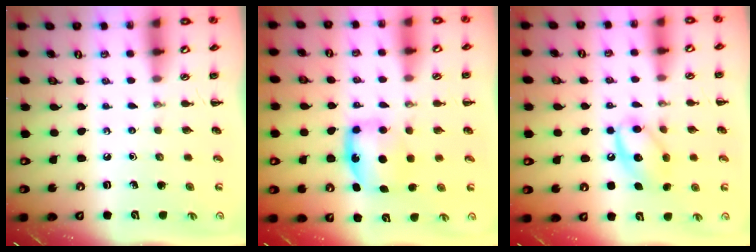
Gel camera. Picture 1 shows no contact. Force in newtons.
{"total": 6.5, "press": 6.4, "slide": 0.7}
{"total": 12.4, "press": 12.3, "slide": 1.6}